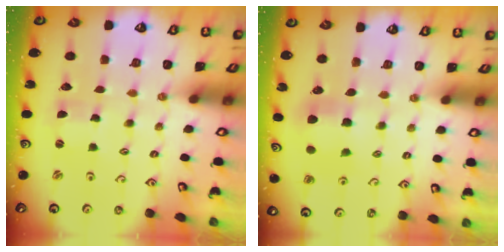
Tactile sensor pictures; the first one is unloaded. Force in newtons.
{"total": 5.6, "press": 5.6, "slide": 0.0}